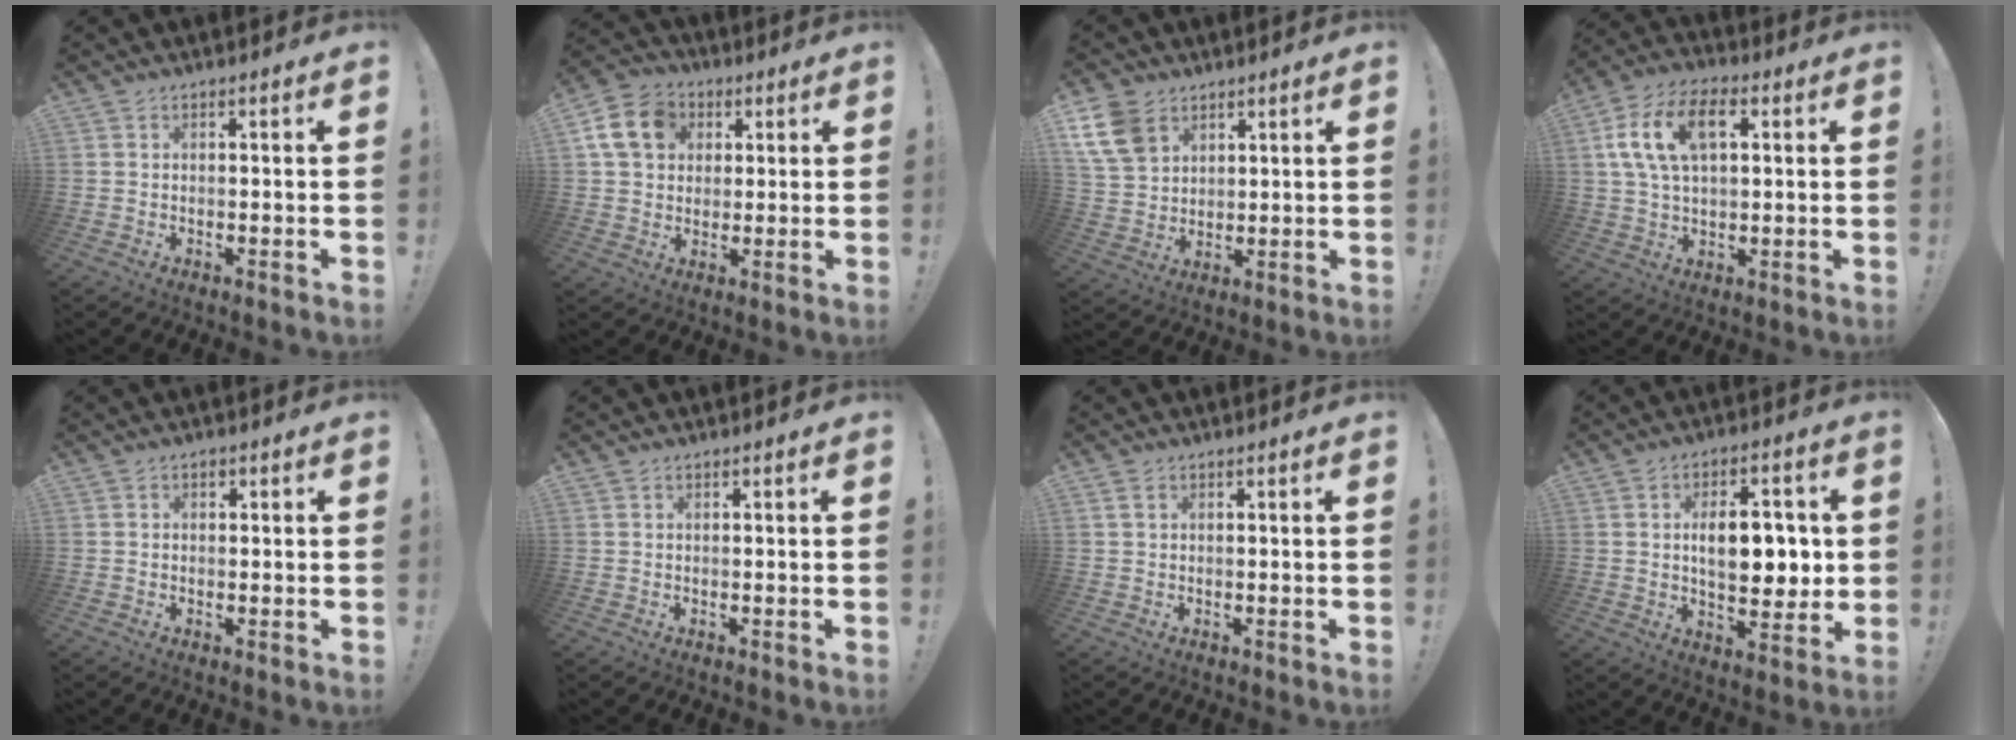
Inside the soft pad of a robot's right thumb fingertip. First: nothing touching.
{"total": 13.2, "force": [3.7, 10.7, 6.7], "torque": [-0.107, 0.002, 0.078]}
{"total": 11.4, "force": [6.3, 7.9, 5.3], "torque": [-0.103, -0.023, 0.130]}
{"total": 14.1, "force": [4.1, 8.1, 10.8], "torque": [-0.200, 0.003, 0.073]}
{"total": 1.0, "force": [0.1, 1.0, 0.3], "torque": [-0.003, 0.002, 0.001]}
{"total": 0.0}
{"total": 1.5, "force": [0.7, 0.8, 0.9], "torque": [-0.013, 0.001, 0.012]}
{"total": 12.1, "force": [1.1, 6.5, 10.1], "torque": [-0.136, 0.004, 0.019]}